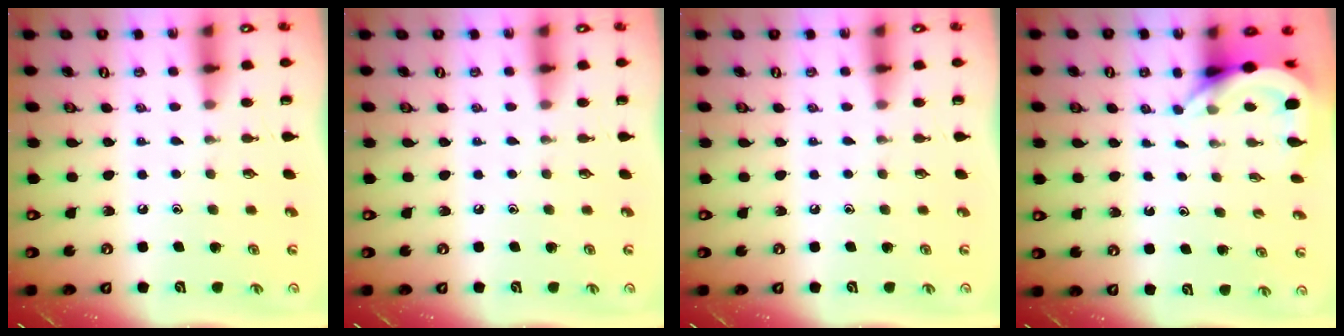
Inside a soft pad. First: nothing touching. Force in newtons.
{"total": 0.0}
{"total": 0.0}
{"total": 4.1, "press": 4.1, "slide": 0.3}